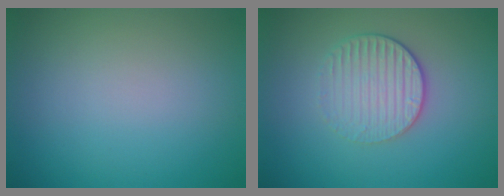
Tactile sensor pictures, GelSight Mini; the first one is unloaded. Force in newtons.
{"total": 3.3, "press": 2.6, "slide": 1.9}